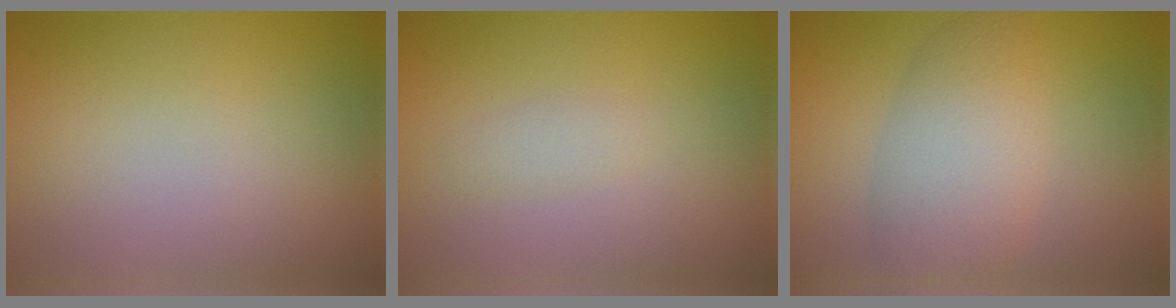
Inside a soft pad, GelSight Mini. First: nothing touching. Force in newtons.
{"total": 1.0, "press": 1.0, "slide": 0.0}
{"total": 5.4, "press": 5.4, "slide": 0.4}